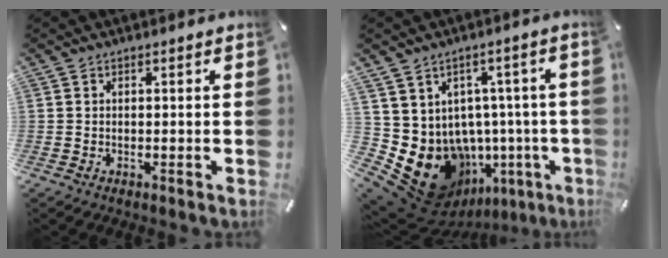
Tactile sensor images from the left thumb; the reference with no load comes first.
{"total": 14.2, "force": [-4.2, 11.0, 7.9], "torque": [-0.154, -0.013, -0.047]}